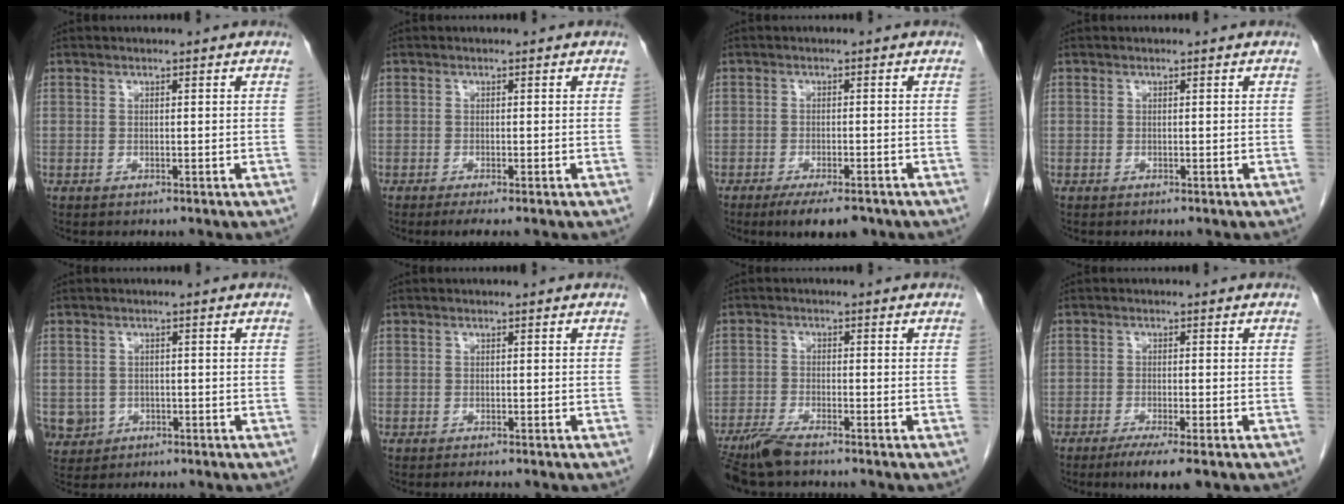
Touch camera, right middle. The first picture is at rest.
{"total": 2.3, "force": [-1.7, 0.1, 1.6], "torque": [-0.023, -0.006, -0.026]}
{"total": 6.7, "force": [-5.0, 1.7, 4.2], "torque": [-0.057, -0.010, -0.073]}
{"total": 0.0}
{"total": 5.0, "force": [-1.5, 4.7, 0.8], "torque": [-0.024, 0.003, -0.019]}
{"total": 1.3, "force": [-1.1, 0.0, 0.6], "torque": [-0.009, -0.003, -0.013]}
{"total": 5.1, "force": [-4.2, 0.4, 2.8], "torque": [-0.056, -0.015, -0.081]}
{"total": 4.8, "force": [-3.2, 0.2, 3.6], "torque": [-0.057, -0.013, -0.052]}